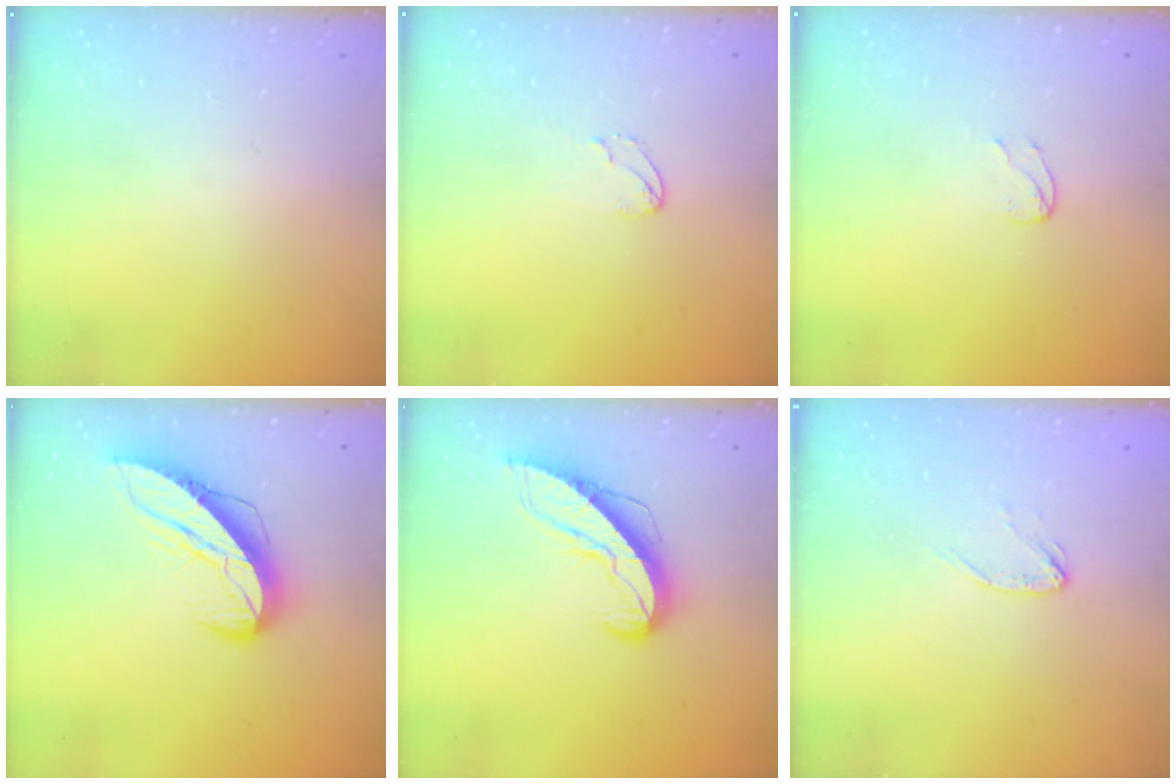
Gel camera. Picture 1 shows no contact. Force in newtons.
{"total": 2.8, "press": 2.8, "slide": 0.2}
{"total": 3.0, "press": 3.0, "slide": 0.3}
{"total": 11.0, "press": 11.0, "slide": 1.0}
{"total": 9.0, "press": 9.0, "slide": 0.9}
{"total": 4.8, "press": 4.7, "slide": 0.5}